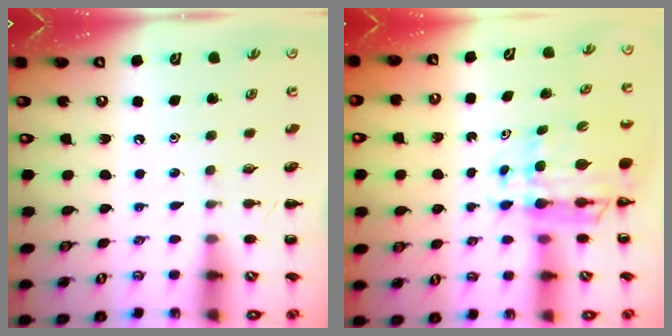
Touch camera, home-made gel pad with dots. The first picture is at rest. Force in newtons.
{"total": 8.2, "press": 7.7, "slide": 2.9}